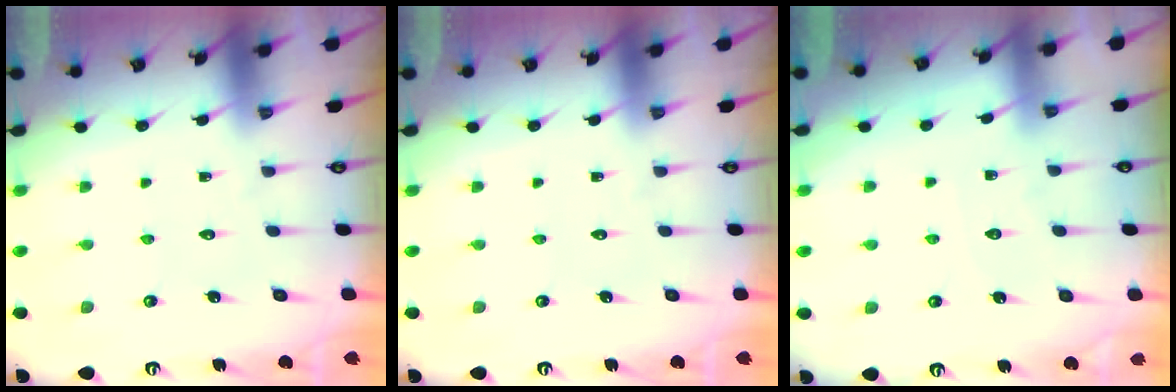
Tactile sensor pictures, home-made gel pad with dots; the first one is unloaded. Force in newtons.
{"total": 0.0}
{"total": 2.7, "press": 2.7, "slide": 0.4}